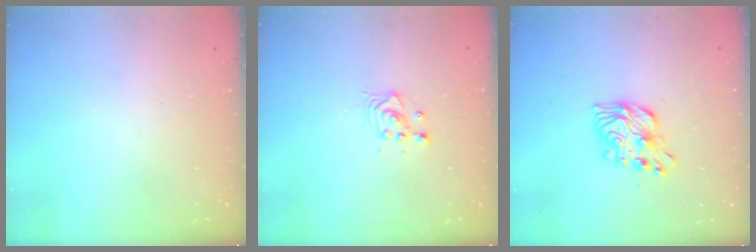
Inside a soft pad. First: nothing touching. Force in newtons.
{"total": 3.7, "press": 3.7, "slide": 0.3}
{"total": 11.5, "press": 11.5, "slide": 0.4}